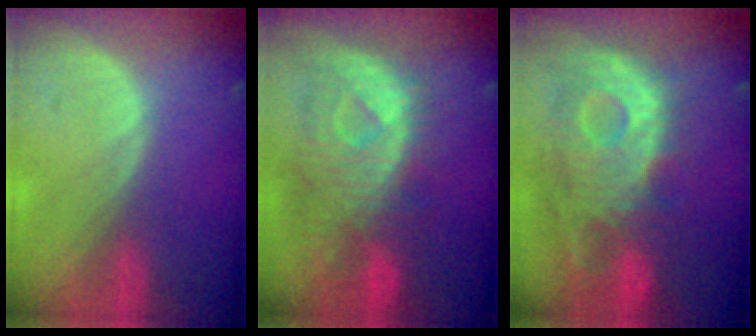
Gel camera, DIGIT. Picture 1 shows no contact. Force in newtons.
{"total": 10.7, "press": 9.6, "slide": 4.7}
{"total": 12.0, "press": 10.7, "slide": 5.4}